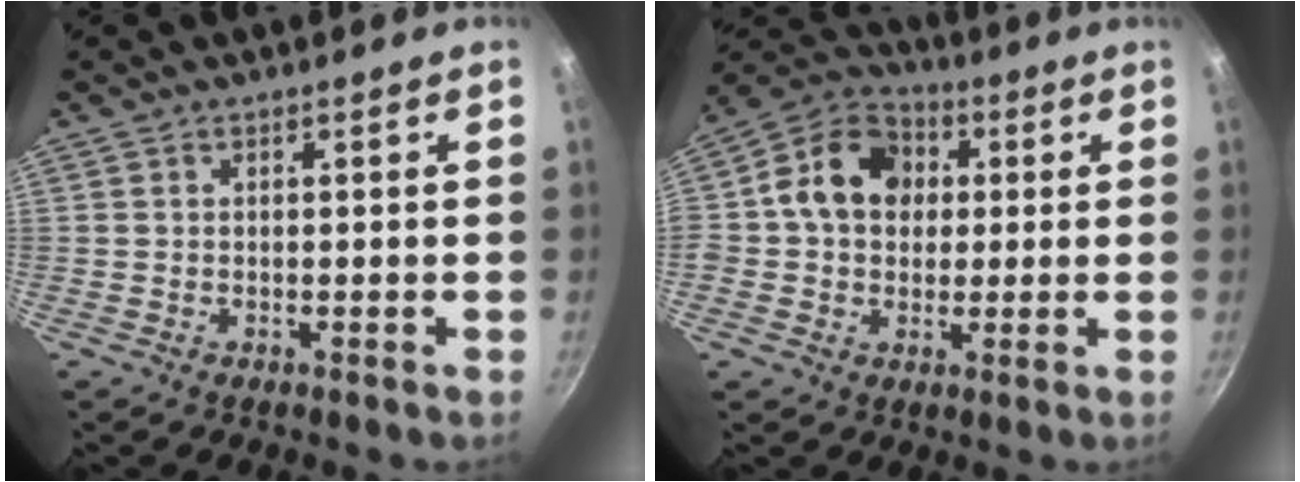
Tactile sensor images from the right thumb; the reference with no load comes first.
{"total": 13.3, "force": [2.0, 10.8, 7.5], "torque": [-0.098, 0.022, 0.012]}